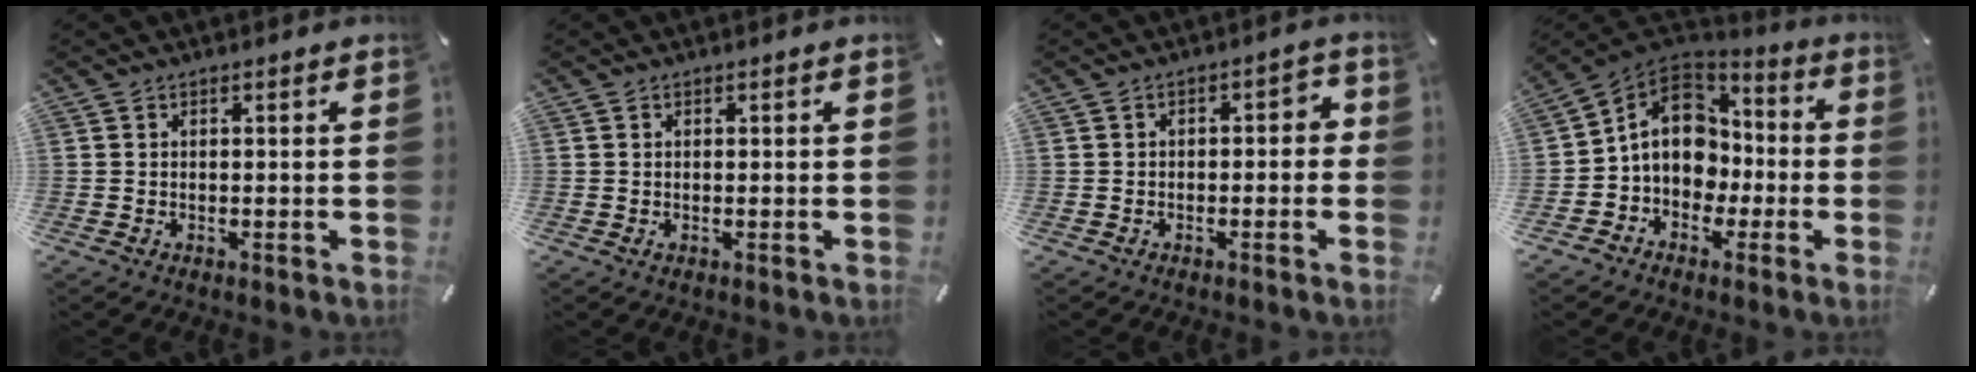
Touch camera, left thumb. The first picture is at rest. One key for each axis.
{"total": 0.5, "fx": -0.1, "fy": 0.3, "fz": 0.4, "tx": -0.008, "ty": 0.000, "tz": -0.002}
{"total": 2.9, "fx": -1.5, "fy": 1.6, "fz": 2.0, "tx": -0.036, "ty": 0.017, "tz": -0.031}
{"total": 13.2, "fx": -0.1, "fy": 11.3, "fz": 6.8, "tx": -0.122, "ty": 0.015, "tz": 0.002}